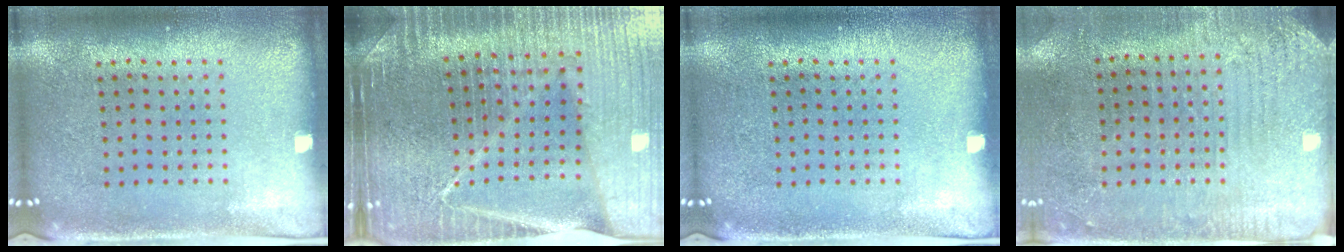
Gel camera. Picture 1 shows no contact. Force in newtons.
{"total": 5.3, "press": 4.8, "slide": 2.2}
{"total": 0.0}
{"total": 2.8, "press": 2.4, "slide": 1.4}